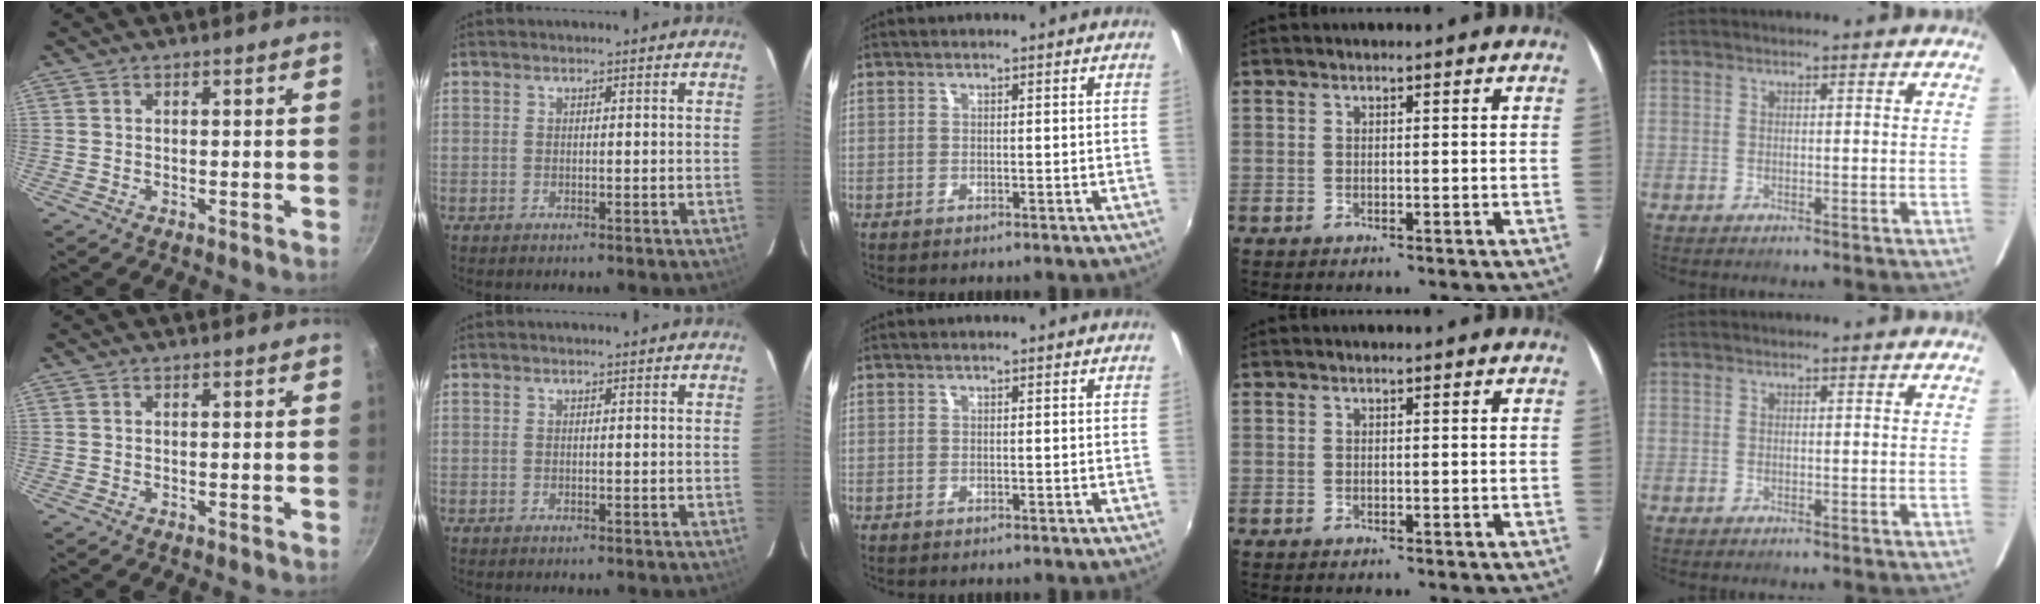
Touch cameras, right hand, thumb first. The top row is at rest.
{}